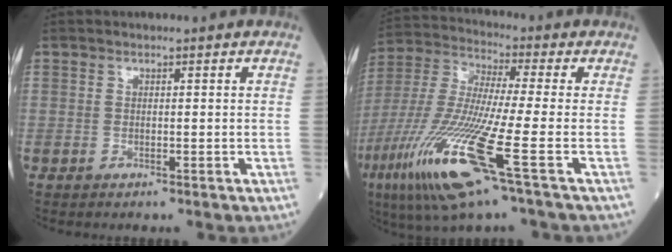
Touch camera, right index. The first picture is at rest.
{"total": 18.5, "force": [-7.8, 0.5, 16.8], "torque": [-0.391, -0.046, -0.156]}